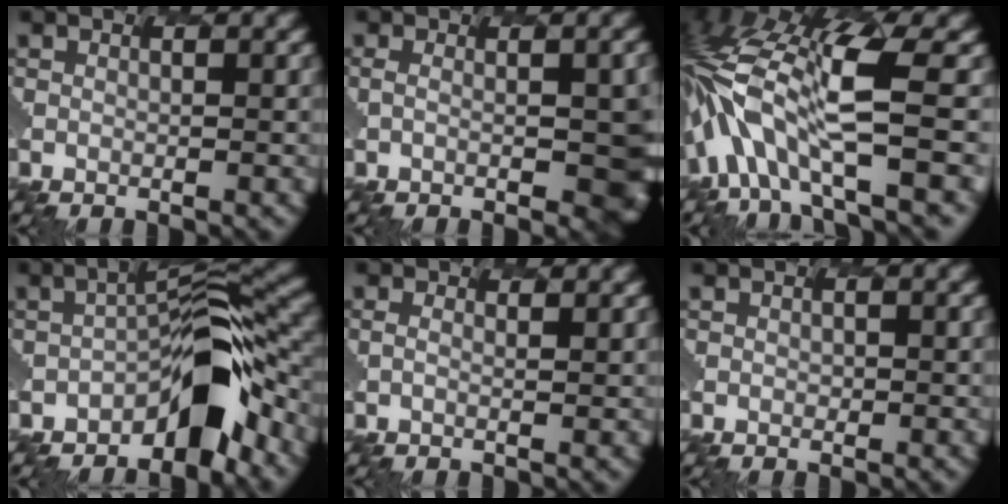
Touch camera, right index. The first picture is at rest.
{"total": 4.8, "force": [-1.2, 2.0, 4.2], "torque": [-0.071, -0.001, -0.015]}
{"total": 9.7, "force": [-1.5, 3.9, 8.8], "torque": [-0.222, 0.019, -0.037]}
{"total": 7.0, "force": [-4.4, 2.7, 4.7], "torque": [-0.065, 0.027, -0.095]}
{"total": 0.8, "force": [0.8, 0.1, 0.0], "torque": [0.009, 0.021, -0.013]}
{"total": 0.8, "force": [0.0, 0.7, 0.4], "torque": [-0.013, -0.003, 0.000]}